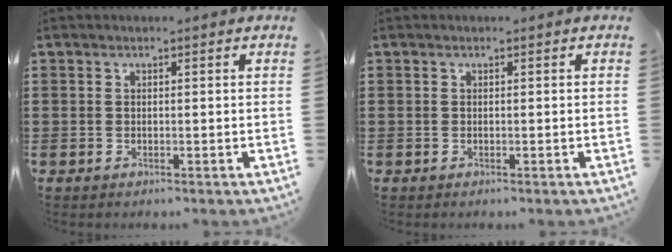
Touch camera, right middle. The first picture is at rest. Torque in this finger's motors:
{"motor_torque": [0.00, 0.00, 0.00, 0.00]}